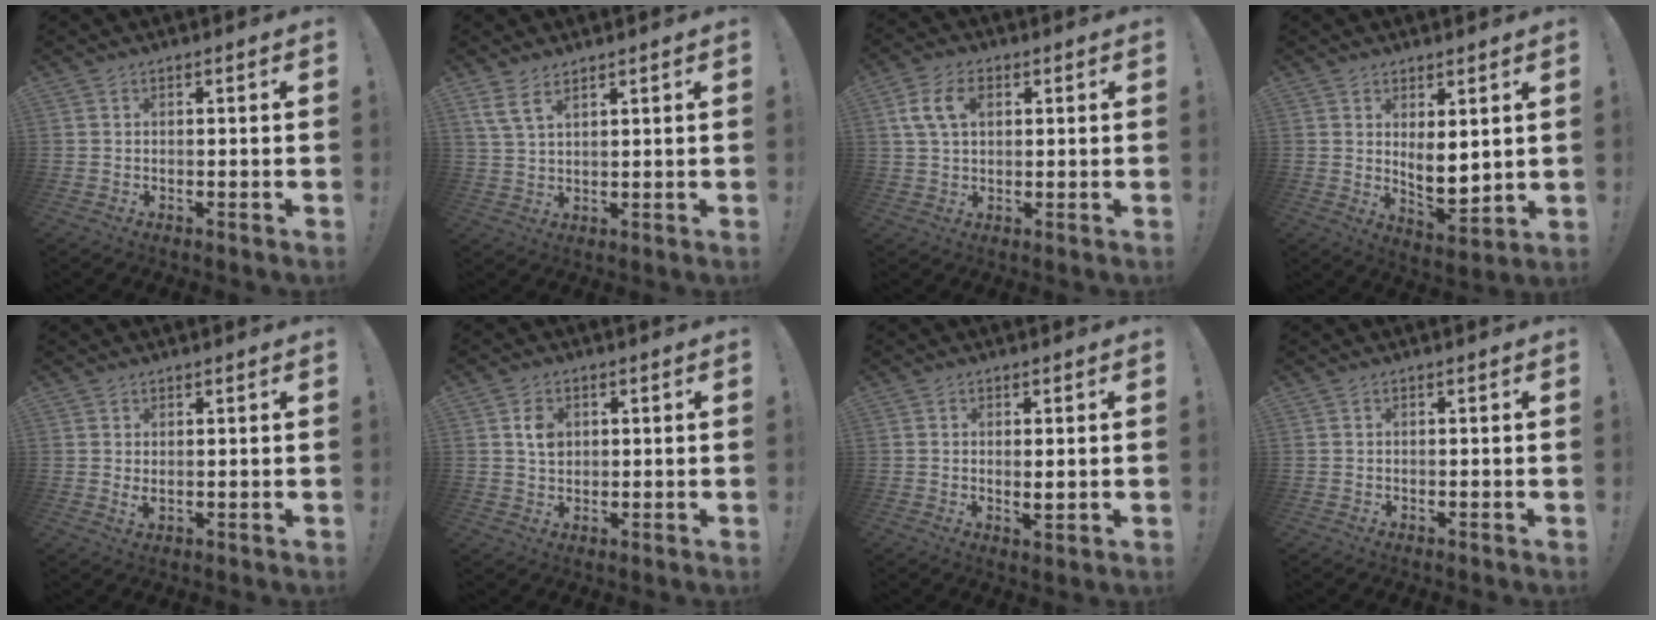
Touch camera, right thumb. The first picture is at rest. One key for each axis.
{"total": 5.4, "fx": 3.8, "fy": 2.2, "fz": 3.3, "tx": -0.057, "ty": -0.016, "tz": 0.071}
{"total": 8.4, "fx": 2.5, "fy": 5.4, "fz": 6.0, "tx": -0.106, "ty": 0.008, "tz": 0.050}
{"total": 6.9, "fx": 2.9, "fy": 3.2, "fz": 5.4, "tx": -0.063, "ty": -0.038, "tz": 0.060}
{"total": 1.9, "fx": 1.2, "fy": 0.8, "fz": 1.3, "tx": -0.008, "ty": -0.012, "tz": 0.021}
{"total": 5.2, "fx": 1.3, "fy": 4.1, "fz": 2.9, "tx": -0.030, "ty": -0.001, "tz": 0.020}
{"total": 2.6, "fx": 0.8, "fy": 0.3, "fz": 2.5, "tx": -0.028, "ty": -0.012, "tz": 0.011}
{"total": 0.0}